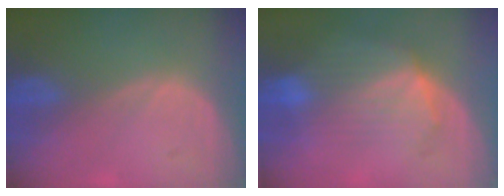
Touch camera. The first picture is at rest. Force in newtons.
{"total": 7.3, "press": 7.2, "slide": 0.6}